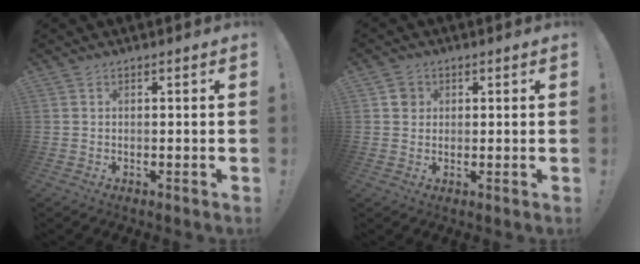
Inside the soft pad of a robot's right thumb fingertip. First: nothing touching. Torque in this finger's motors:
{"motor_torque": [0.46, 0.41, 0.23, -0.02, -0.04]}